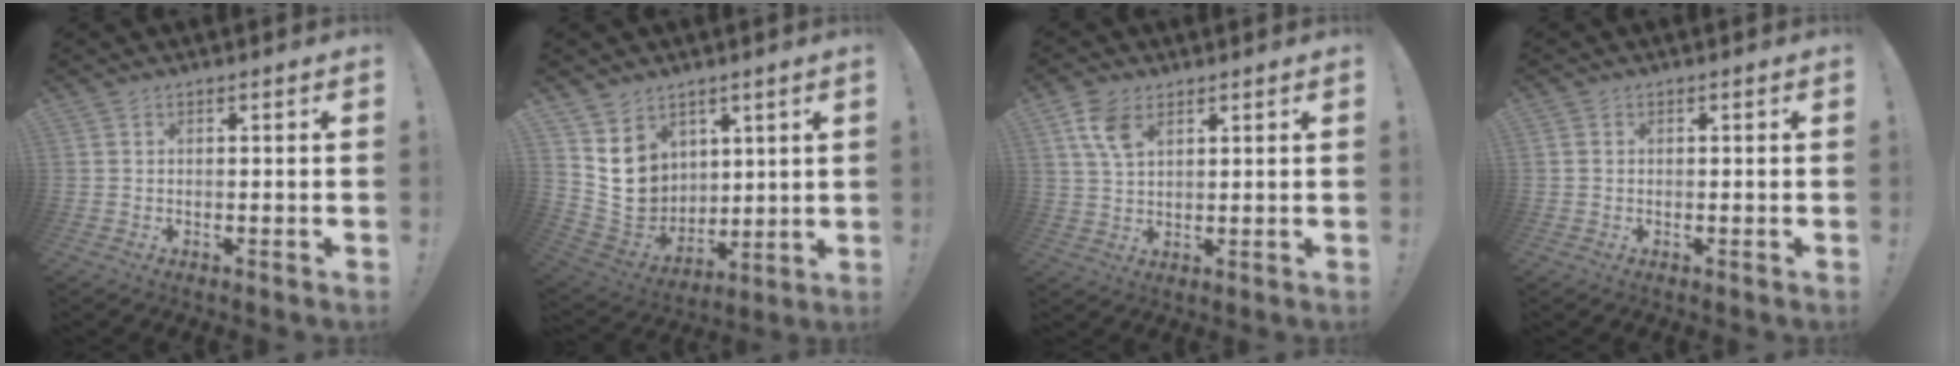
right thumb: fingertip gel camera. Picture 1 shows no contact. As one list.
[{"total": 12.1, "force": [5.9, 9.9, 3.5], "torque": [-0.058, -0.050, 0.125]}, {"total": 7.4, "force": [3.7, 4.0, 4.9], "torque": [-0.092, -0.012, 0.071]}, {"total": 1.0, "force": [0.0, 0.9, 0.2], "torque": [-0.006, 0.004, 0.002]}]